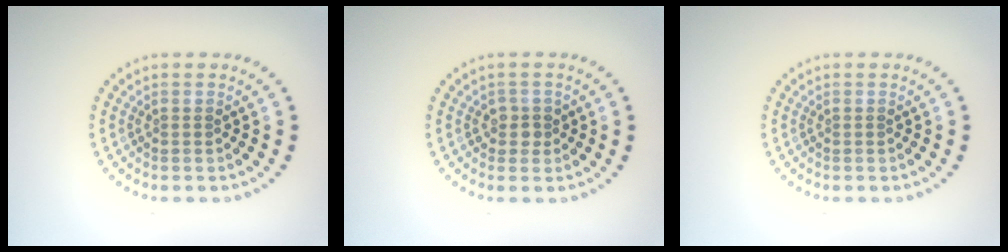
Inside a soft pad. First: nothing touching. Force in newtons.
{"total": 1.5, "press": 1.3, "slide": 0.7}
{"total": 0.0}